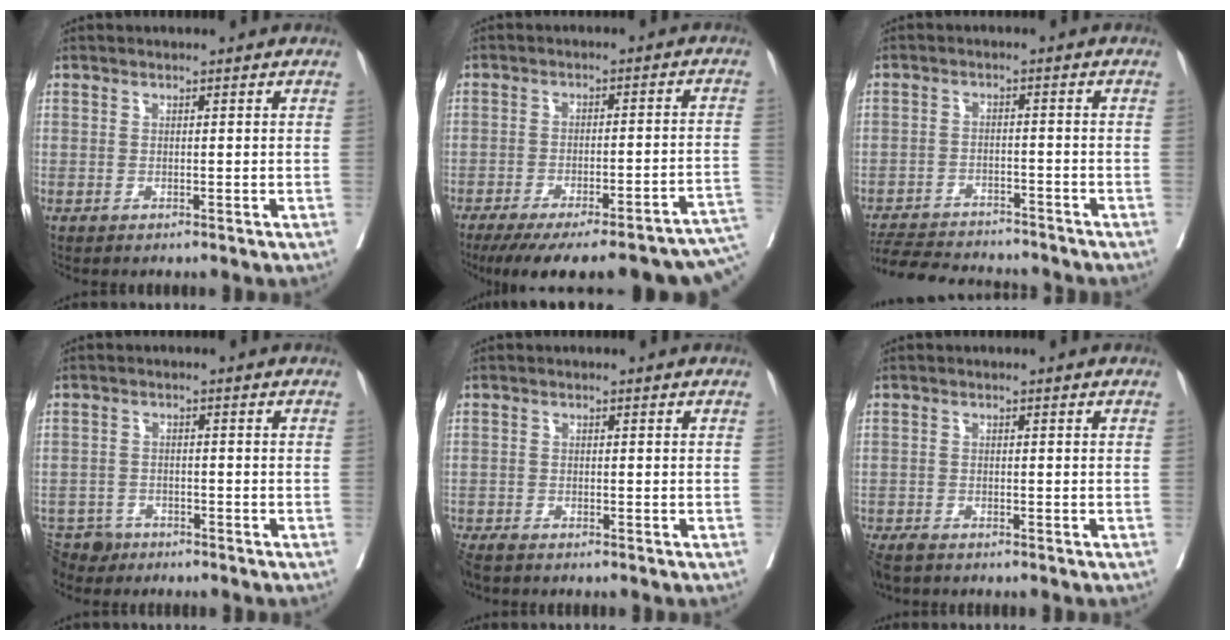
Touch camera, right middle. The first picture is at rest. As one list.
[{"total": 23.6, "force": [-18.4, 3.7, 14.4], "torque": [-0.154, -0.011, -0.237]}, {"total": 12.0, "force": [-11.2, 2.9, 3.3], "torque": [-0.059, 0.000, -0.163]}, {"total": 4.8, "force": [-4.2, 2.3, 0.0], "torque": [0.007, -0.003, -0.075]}, {"total": 3.9, "force": [-3.4, 0.9, 1.5], "torque": [-0.030, -0.012, -0.063]}, {"total": 4.9, "force": [-4.1, 1.6, 2.0], "torque": [-0.038, -0.011, -0.072]}]